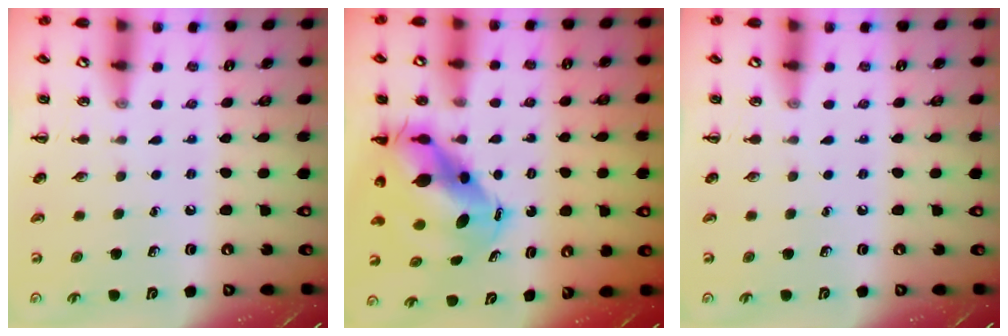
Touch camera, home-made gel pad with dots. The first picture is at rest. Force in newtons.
{"total": 10.0, "press": 9.7, "slide": 2.6}
{"total": 0.0}